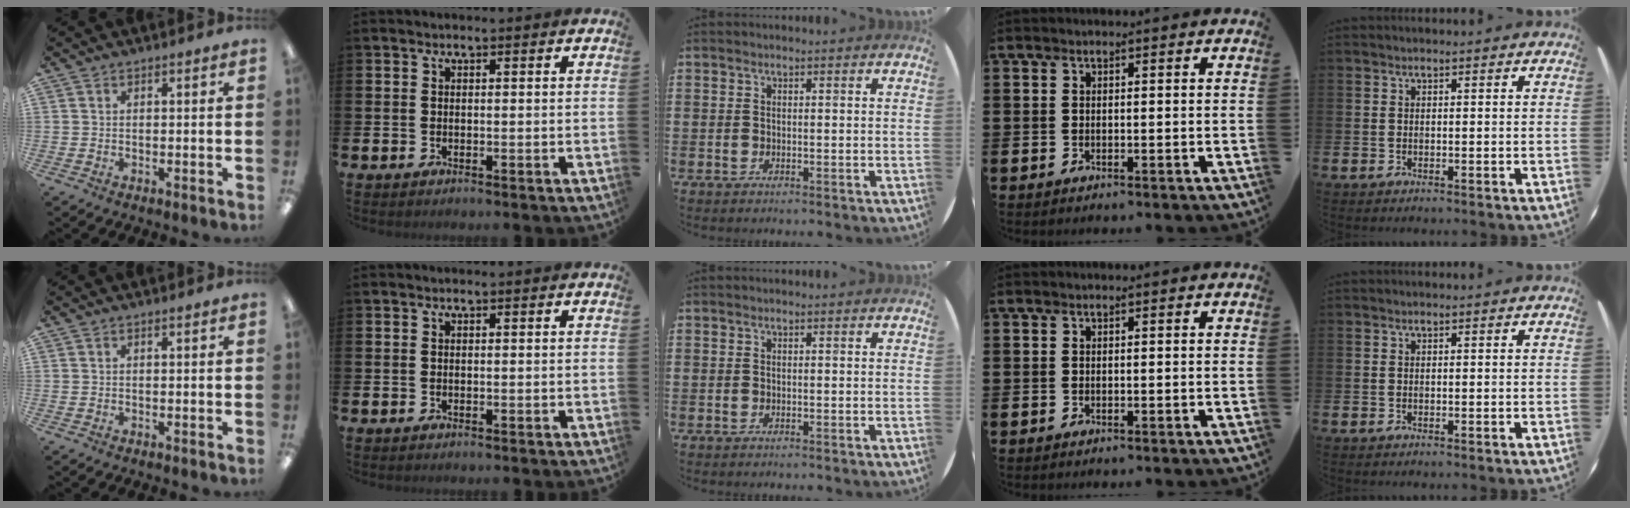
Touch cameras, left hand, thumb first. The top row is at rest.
{}